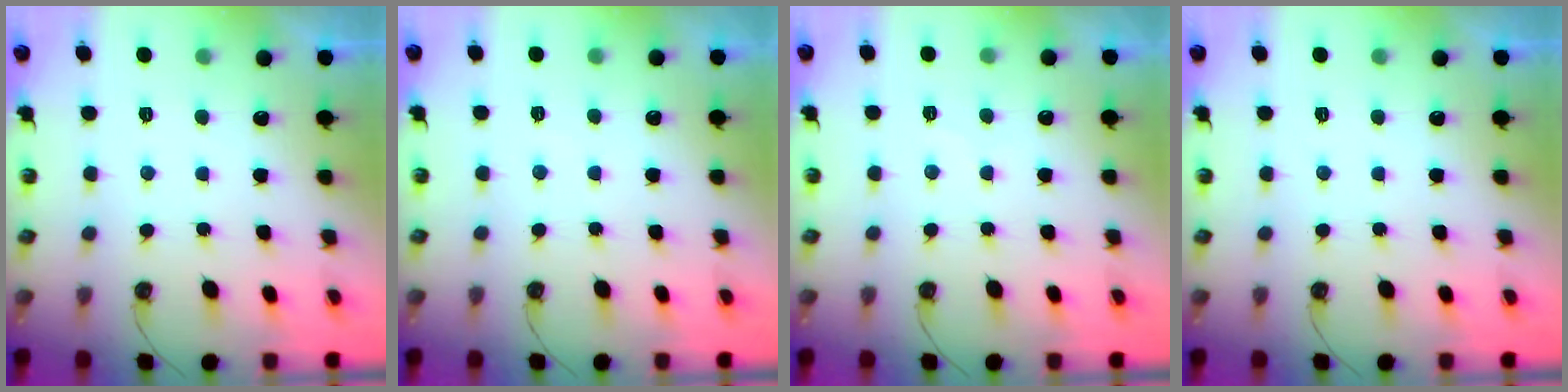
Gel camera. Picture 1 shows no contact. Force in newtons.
{"total": 2.9, "press": 2.9, "slide": 0.4}
{"total": 4.6, "press": 4.6, "slide": 0.7}
{"total": 0.0}